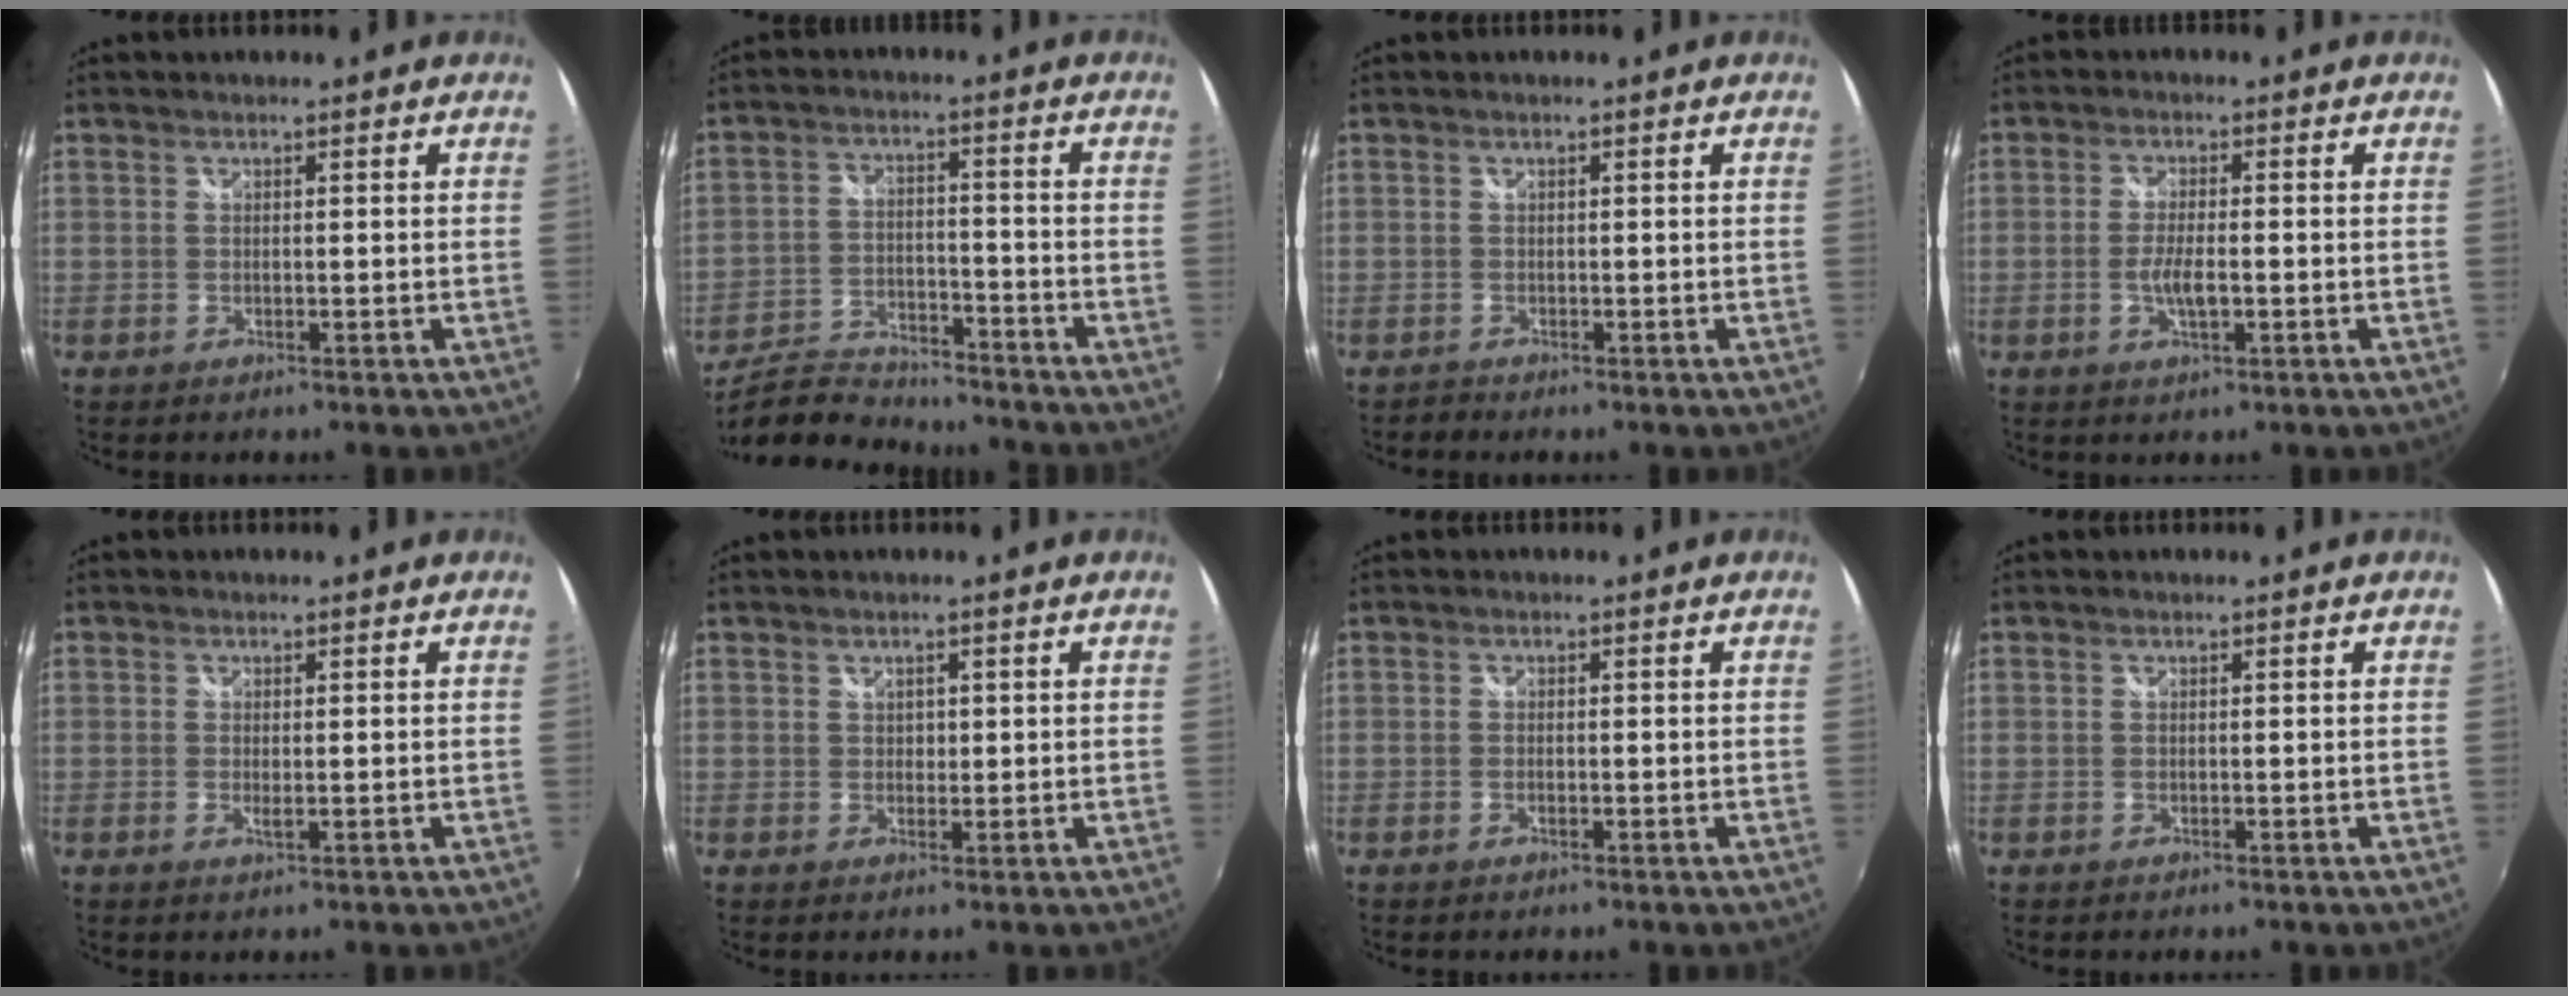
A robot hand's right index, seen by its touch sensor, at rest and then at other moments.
{"total": 10.8, "force": [-10.0, 2.8, 2.7], "torque": [-0.082, -0.004, -0.178]}
{"total": 0.8, "force": [-0.7, 0.3, -0.2], "torque": [0.003, 0.000, -0.015]}
{"total": 4.5, "force": [-1.2, 1.2, 4.1], "torque": [-0.083, -0.005, -0.021]}
{"total": 1.0, "force": [0.0, 0.3, 1.0], "torque": [-0.020, -0.004, -0.002]}
{"total": 1.2, "force": [0.5, 1.0, 0.3], "torque": [0.000, 0.003, 0.007]}
{"total": 0.6, "force": [-0.3, 0.3, 0.4], "torque": [-0.011, -0.002, -0.007]}
{"total": 0.0}